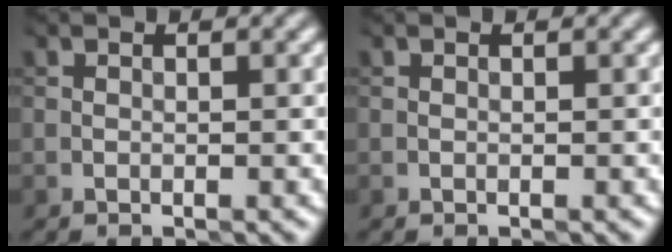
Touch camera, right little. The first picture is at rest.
{"total": 0.0}